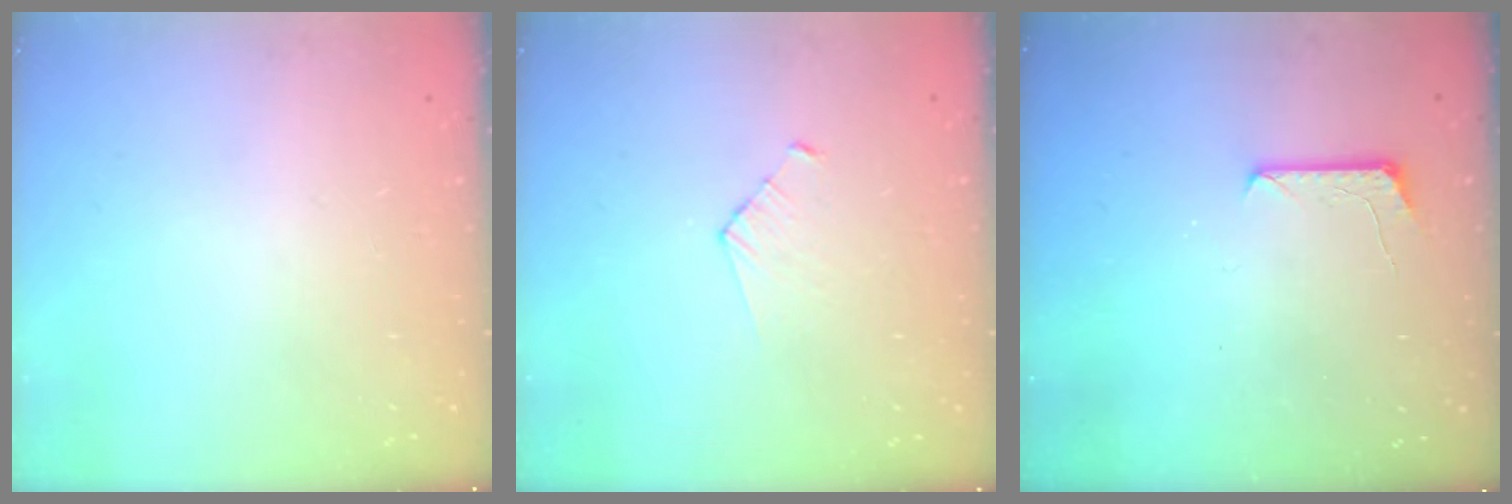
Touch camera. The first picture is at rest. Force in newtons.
{"total": 2.8, "press": 2.7, "slide": 0.3}
{"total": 7.0, "press": 6.9, "slide": 0.7}